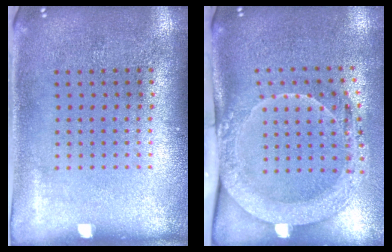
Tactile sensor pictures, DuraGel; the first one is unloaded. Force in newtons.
{"total": 2.1, "press": 2.0, "slide": 0.5}